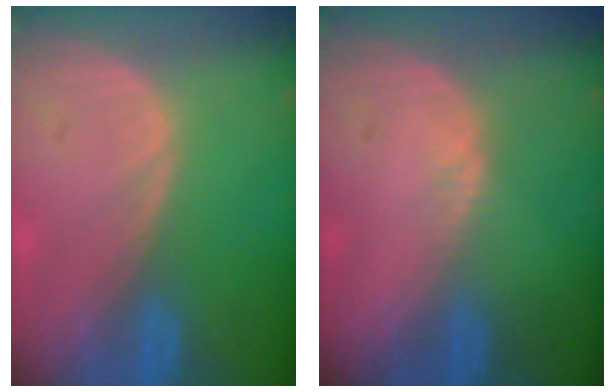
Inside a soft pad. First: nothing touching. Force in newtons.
{"total": 1.0, "press": 0.7, "slide": 0.6}